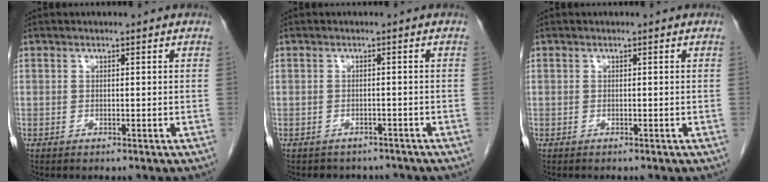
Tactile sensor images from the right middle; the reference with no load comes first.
{"total": 4.7, "force": [-4.1, 2.2, 0.4], "torque": [-0.009, 0.006, -0.047]}
{"total": 0.0}